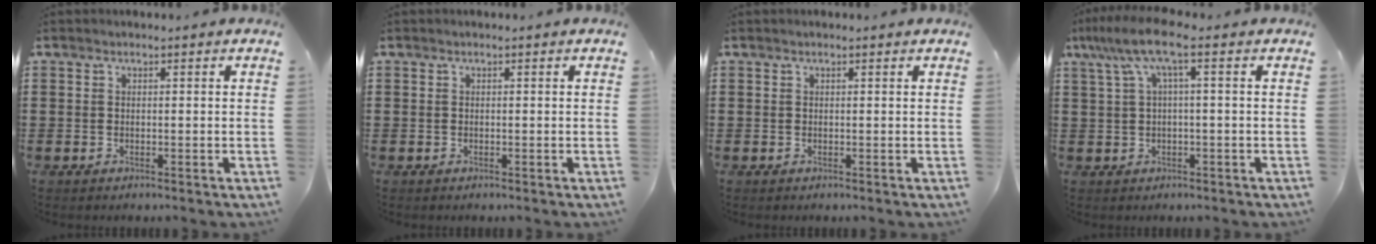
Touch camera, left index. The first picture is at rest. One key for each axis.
{"total": 0.0}
{"total": 0.0}
{"total": 6.6, "fx": 1.6, "fy": 0.9, "fz": 6.4, "tx": -0.139, "ty": -0.003, "tz": 0.021}